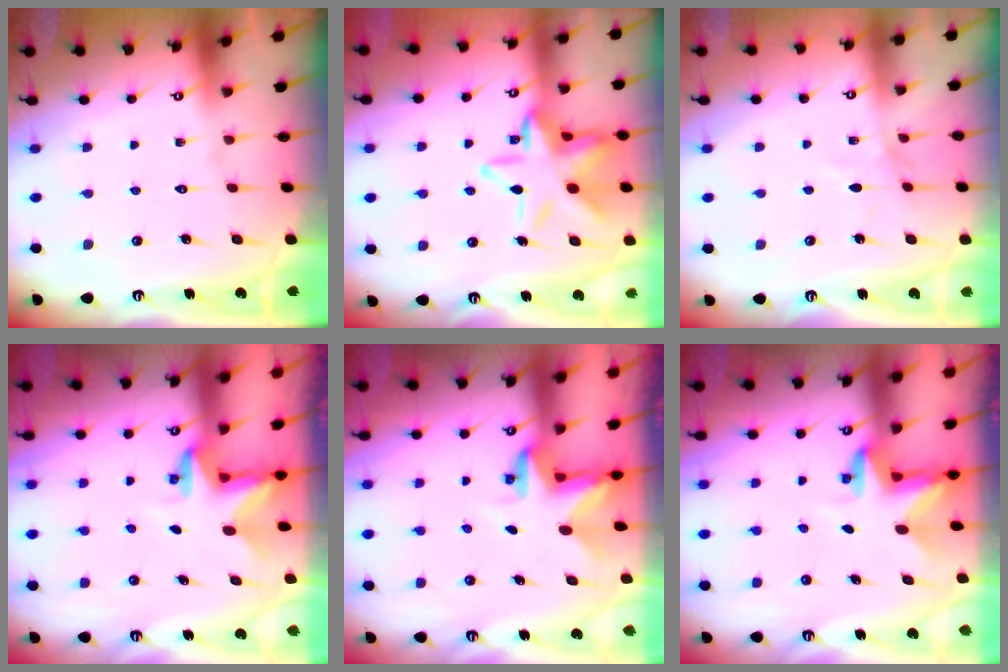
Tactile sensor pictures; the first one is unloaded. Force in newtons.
{"total": 15.7, "press": 15.6, "slide": 1.5}
{"total": 2.9, "press": 2.8, "slide": 0.4}
{"total": 2.8, "press": 2.8, "slide": 0.2}
{"total": 3.0, "press": 3.0, "slide": 0.2}
{"total": 3.4, "press": 3.4, "slide": 0.1}